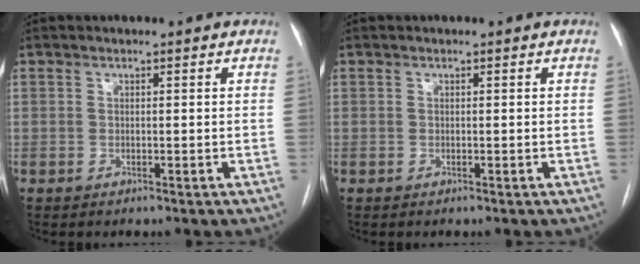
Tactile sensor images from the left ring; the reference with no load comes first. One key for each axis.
{"total": 0.0}